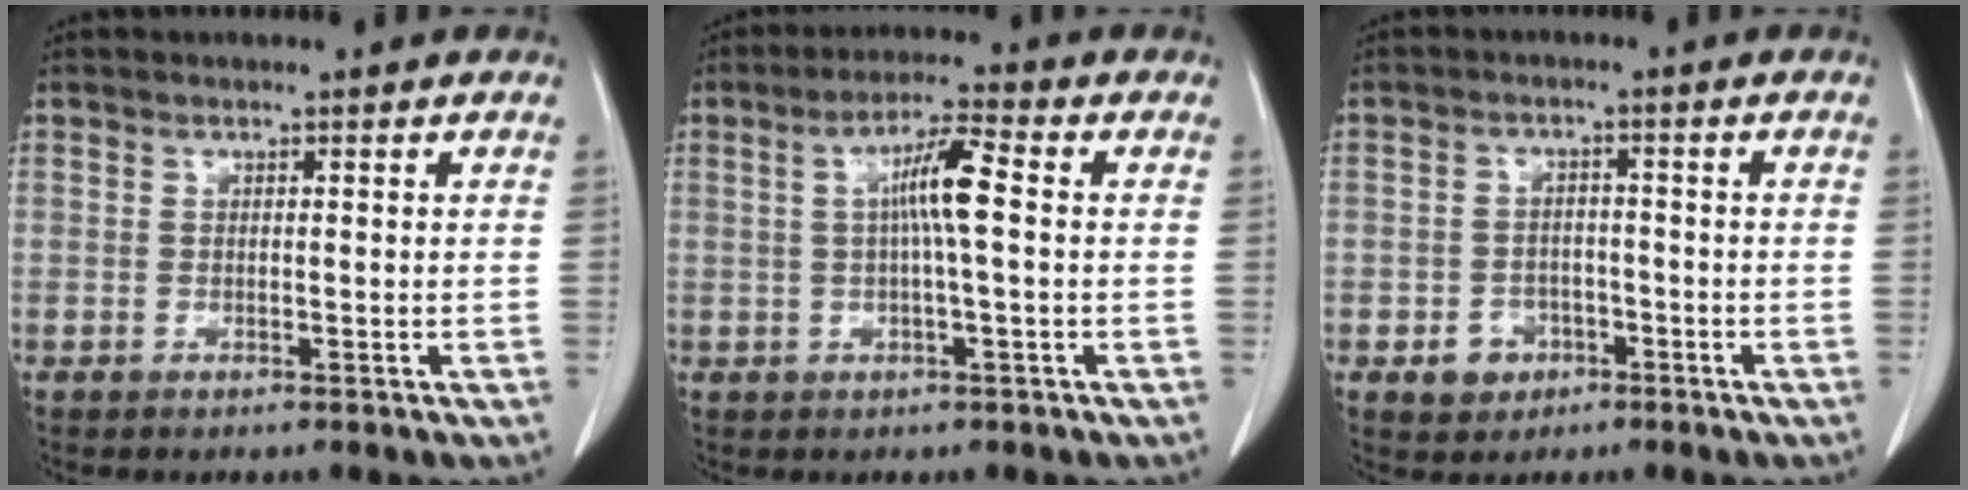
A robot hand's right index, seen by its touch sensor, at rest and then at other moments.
{"total": 6.4, "force": [0.6, 0.3, 6.3], "torque": [-0.116, 0.011, 0.007]}
{"total": 4.1, "force": [-1.9, 3.4, 1.3], "torque": [-0.015, 0.008, -0.023]}